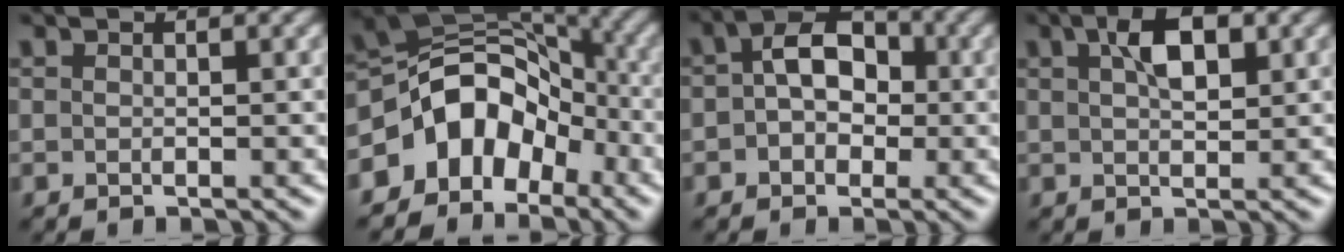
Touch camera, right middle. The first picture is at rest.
{"total": 8.6, "force": [-3.8, 6.1, 4.7], "torque": [-0.055, 0.018, -0.087]}
{"total": 5.1, "force": [0.4, 3.6, 3.5], "torque": [-0.041, 0.014, -0.013]}
{"total": 4.1, "force": [1.6, 1.8, 3.3], "torque": [-0.060, 0.010, 0.029]}